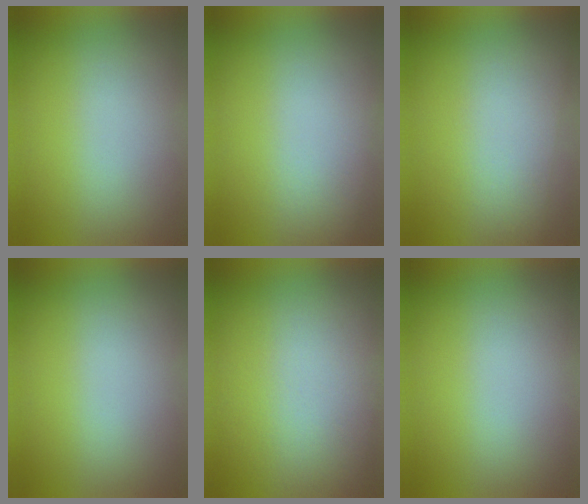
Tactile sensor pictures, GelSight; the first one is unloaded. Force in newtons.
{"total": 1.0}
{"total": 2.0}
{"total": 0.0}
{"total": 2.6}
{"total": 0.0}